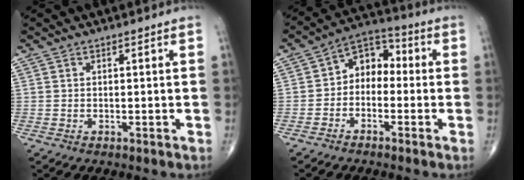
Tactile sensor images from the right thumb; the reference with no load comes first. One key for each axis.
{"total": 7.6, "fx": -0.9, "fy": 5.6, "fz": 5.0, "tx": -0.046, "ty": 0.037, "tz": -0.038}